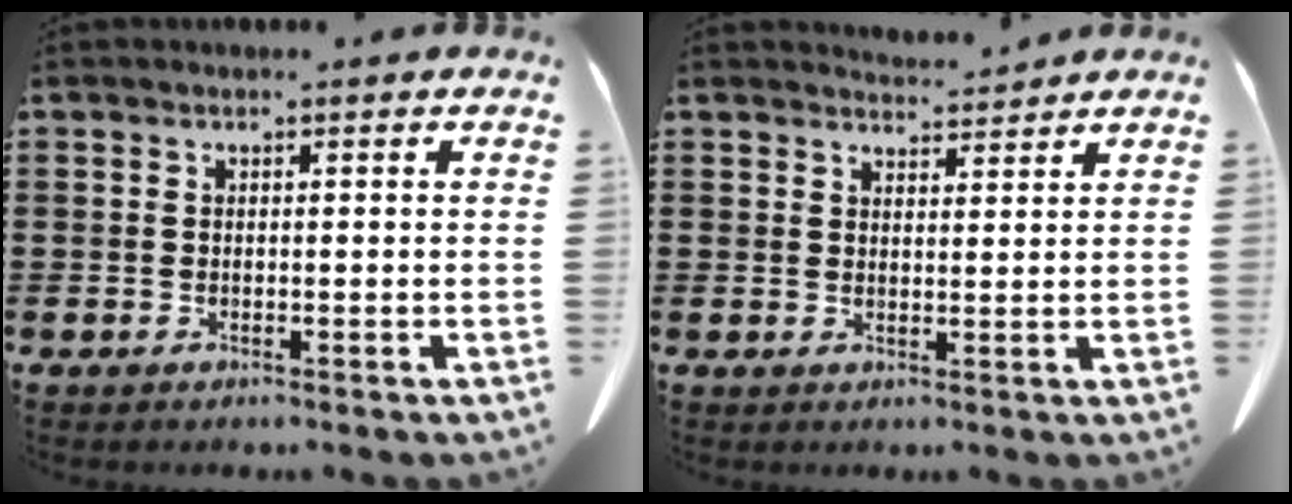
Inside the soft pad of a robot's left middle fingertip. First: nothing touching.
{"total": 3.3, "force": [3.2, 0.3, 0.5], "torque": [-0.011, -0.011, 0.059]}